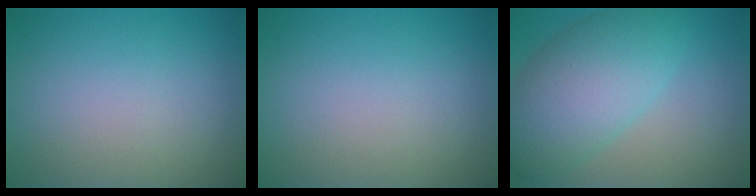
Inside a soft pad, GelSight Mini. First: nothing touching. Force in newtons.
{"total": 0.0}
{"total": 7.6, "press": 7.5, "slide": 0.3}